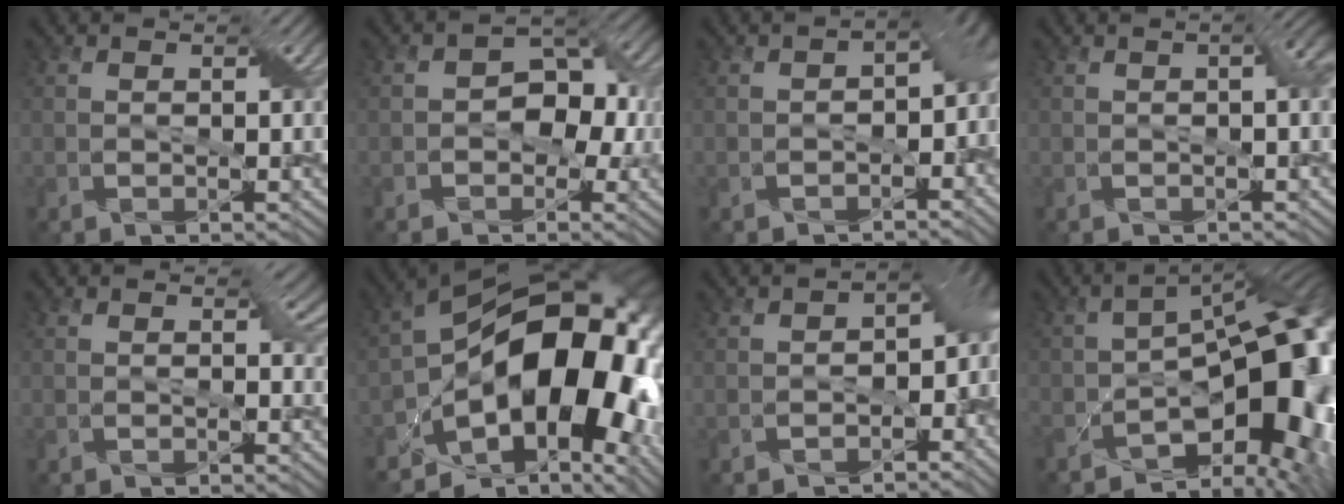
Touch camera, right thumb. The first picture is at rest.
{"total": 4.8, "force": [-0.9, 3.5, 3.3], "torque": [-0.018, 0.013, -0.025]}
{"total": 7.1, "force": [-2.9, 4.5, 4.7], "torque": [-0.037, -0.027, -0.044]}
{"total": 2.8, "force": [-0.6, 1.0, 2.6], "torque": [-0.034, 0.005, -0.015]}
{"total": 1.8, "force": [0.2, 1.3, 1.3], "torque": [-0.011, -0.001, -0.001]}
{"total": 17.7, "force": [-3.1, 10.7, 13.7], "torque": [-0.210, -0.025, -0.039]}
{"total": 7.8, "force": [-3.7, 4.9, 4.8], "torque": [-0.038, -0.020, -0.050]}
{"total": 15.6, "force": [-6.2, 7.8, 12.0], "torque": [-0.151, -0.023, -0.095]}